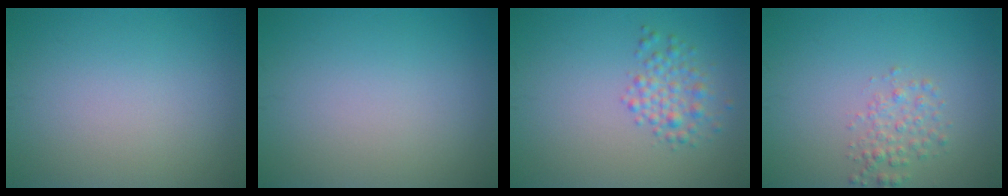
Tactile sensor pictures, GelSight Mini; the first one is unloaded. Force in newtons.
{"total": 0.0}
{"total": 2.5, "press": 2.5, "slide": 0.0}
{"total": 2.0, "press": 2.0, "slide": 0.1}